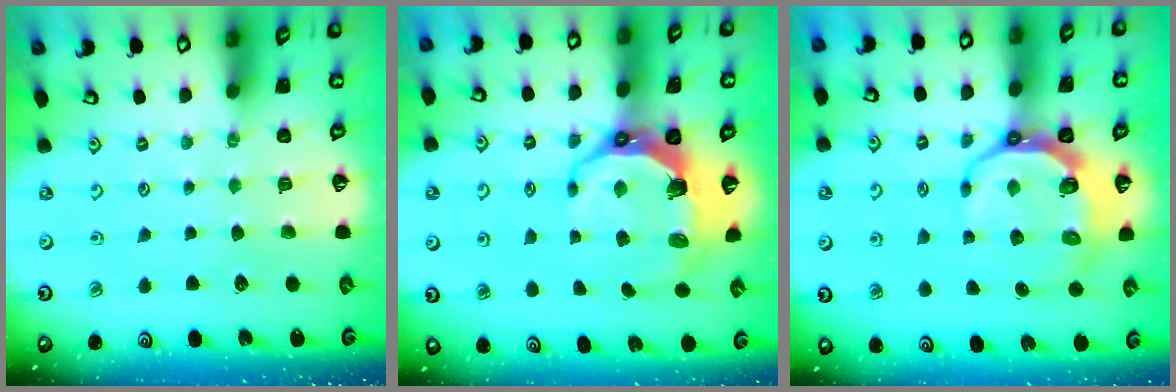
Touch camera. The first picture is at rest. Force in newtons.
{"total": 9.3, "press": 7.9, "slide": 5.0}
{"total": 10.2, "press": 9.4, "slide": 3.9}